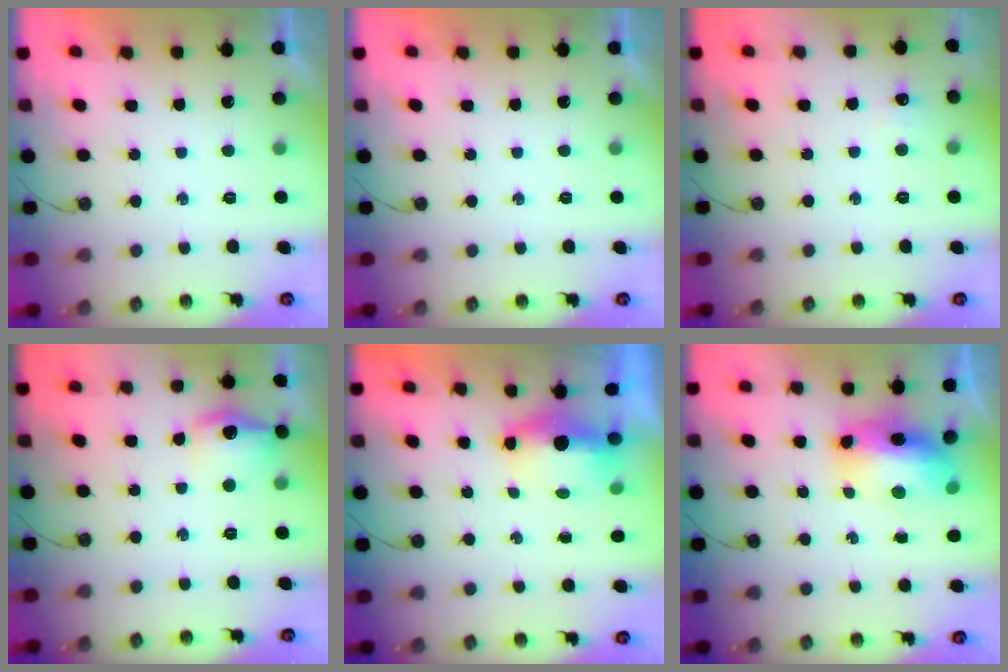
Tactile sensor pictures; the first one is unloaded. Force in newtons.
{"total": 0.0}
{"total": 5.3, "press": 5.3, "slide": 0.7}
{"total": 12.2, "press": 12.1, "slide": 1.0}
{"total": 5.7, "press": 5.6, "slide": 0.9}
{"total": 11.8, "press": 11.7, "slide": 1.0}